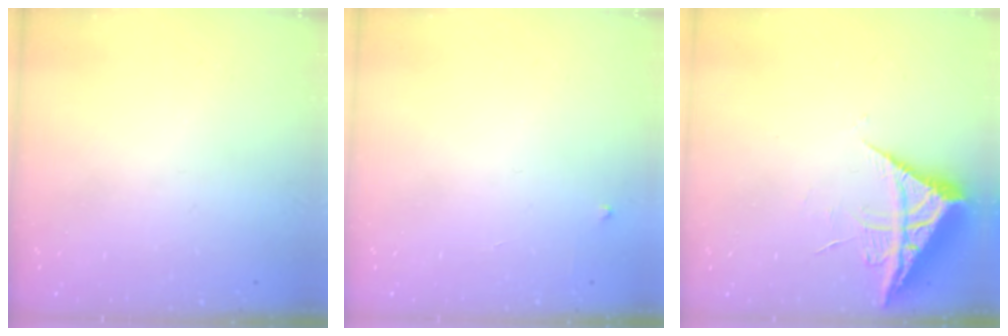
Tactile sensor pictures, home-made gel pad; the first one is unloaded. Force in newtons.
{"total": 2.3, "press": 2.3, "slide": 0.3}
{"total": 7.6, "press": 7.6, "slide": 0.5}